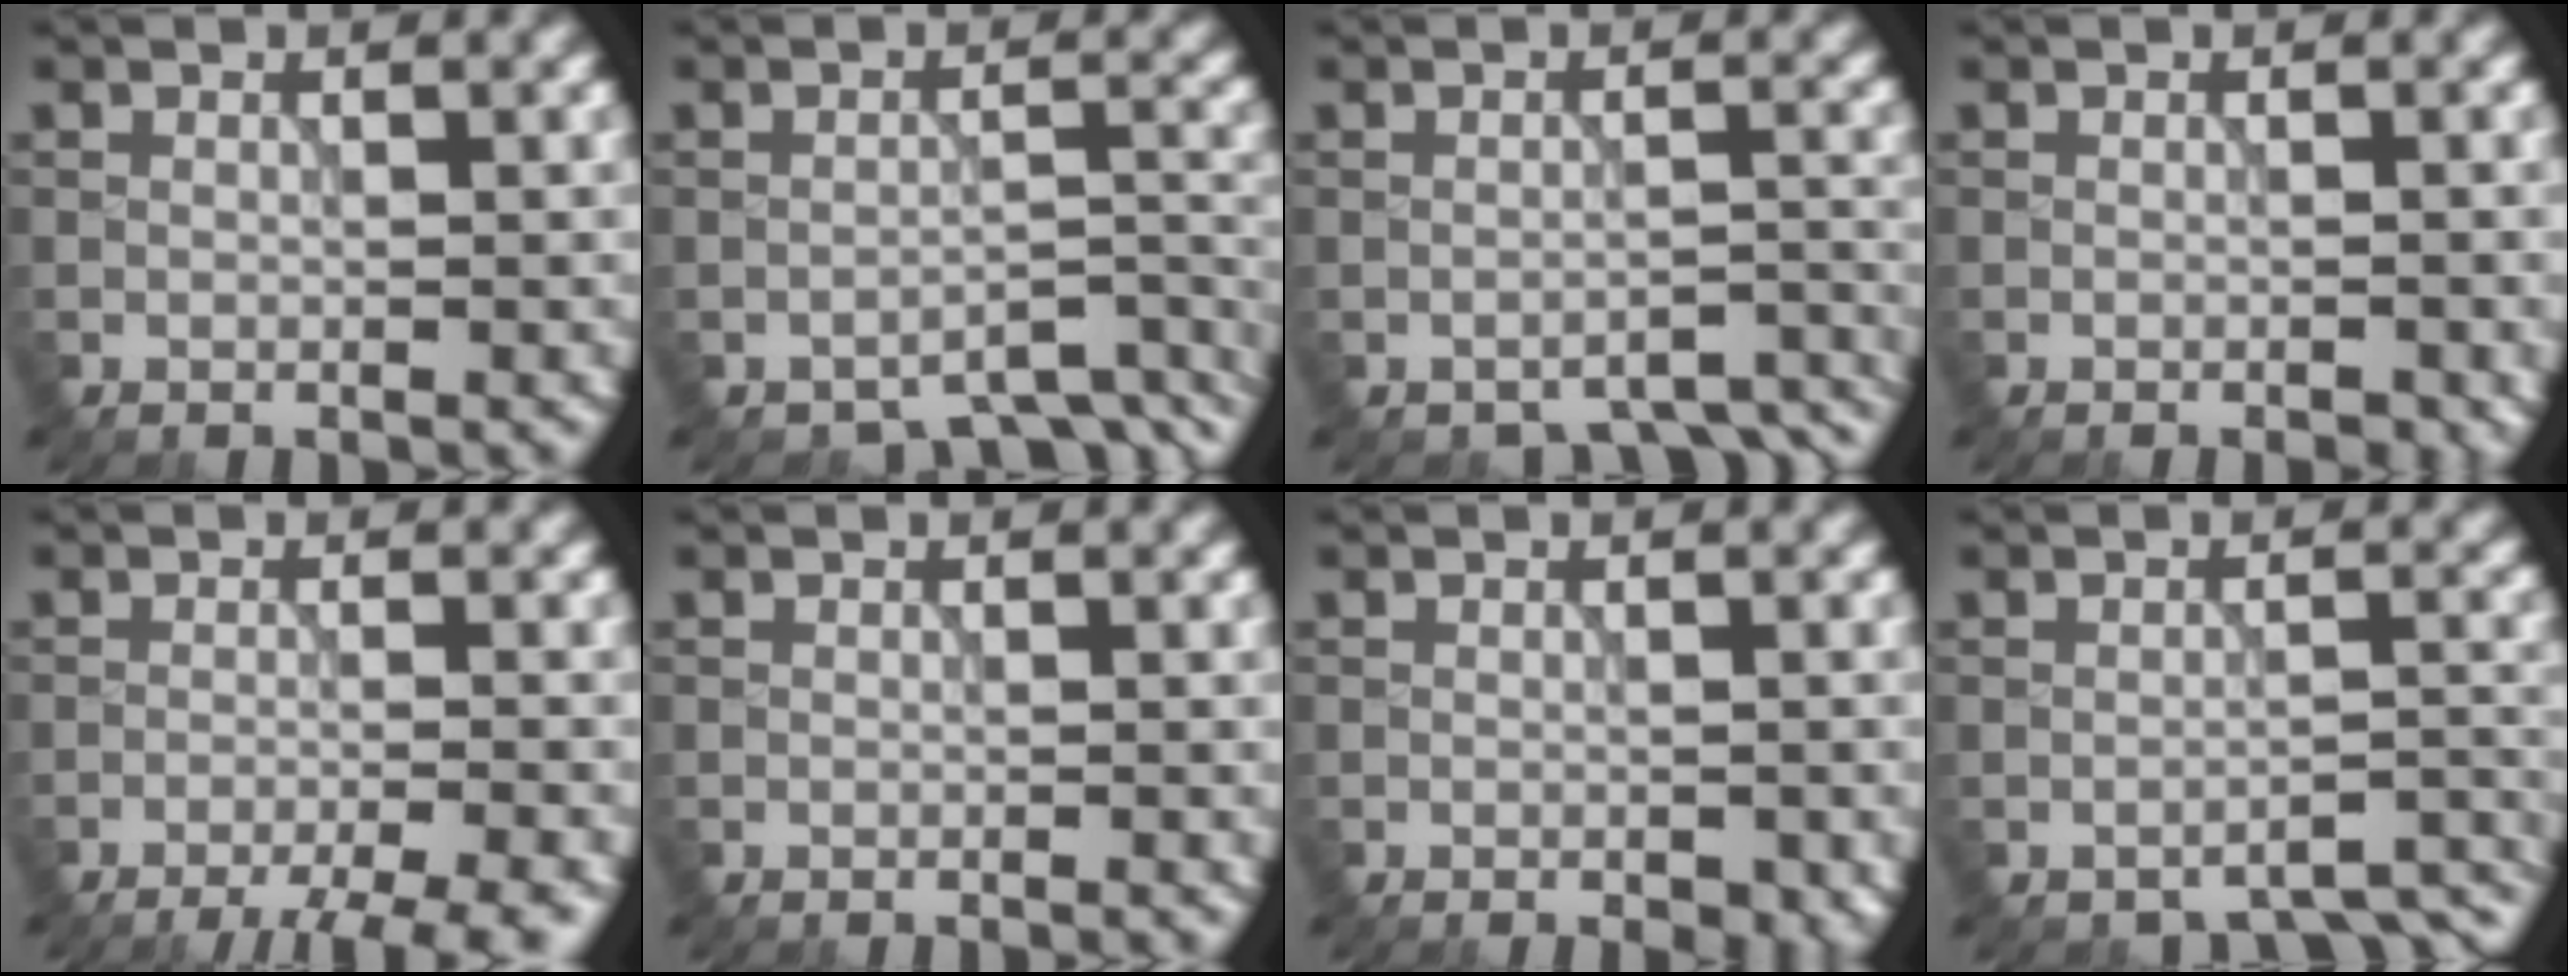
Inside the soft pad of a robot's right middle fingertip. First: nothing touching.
{"total": 4.7, "force": [-4.0, 1.5, 1.9], "torque": [-0.021, -0.013, -0.051]}
{"total": 4.3, "force": [-3.8, 1.4, 1.5], "torque": [-0.015, -0.017, -0.035]}
{"total": 1.0, "force": [-0.7, 0.3, 0.6], "torque": [-0.008, -0.002, -0.008]}
{"total": 6.8, "force": [-5.6, 1.2, 3.6], "torque": [-0.042, -0.007, -0.076]}
{"total": 0.0}
{"total": 1.8, "force": [-1.0, 0.7, 1.4], "torque": [-0.020, -0.005, -0.008]}
{"total": 2.8, "force": [-2.6, 0.6, 1.0], "torque": [-0.011, -0.007, -0.030]}